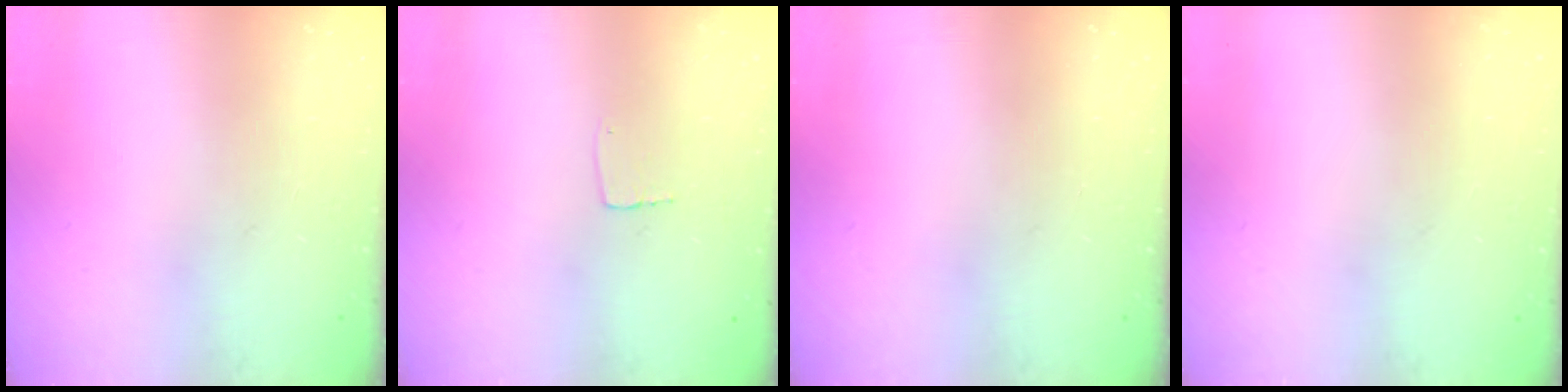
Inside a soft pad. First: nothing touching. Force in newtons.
{"total": 2.7, "press": 2.7, "slide": 0.1}
{"total": 0.0}
{"total": 0.0}